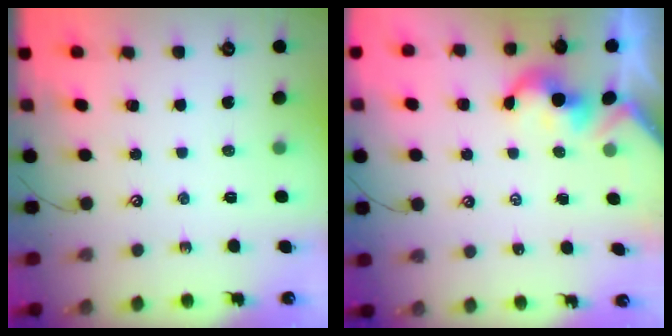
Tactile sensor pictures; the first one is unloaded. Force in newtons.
{"total": 1.9, "press": 1.9, "slide": 0.2}